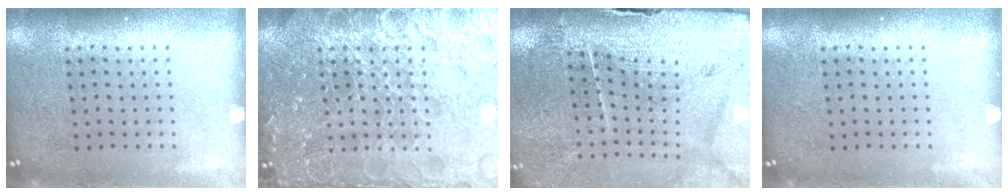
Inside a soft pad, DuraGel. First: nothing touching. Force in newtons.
{"total": 6.9, "press": 6.8, "slide": 0.8}
{"total": 3.3, "press": 3.3, "slide": 0.4}
{"total": 0.0}